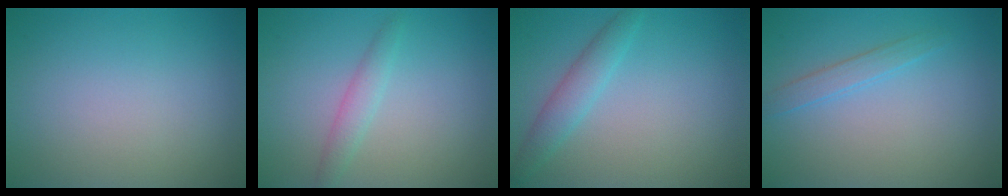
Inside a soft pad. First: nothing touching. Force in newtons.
{"total": 1.7, "press": 1.7, "slide": 0.1}
{"total": 2.3, "press": 2.3, "slide": 0.1}
{"total": 1.5, "press": 1.5, "slide": 0.1}